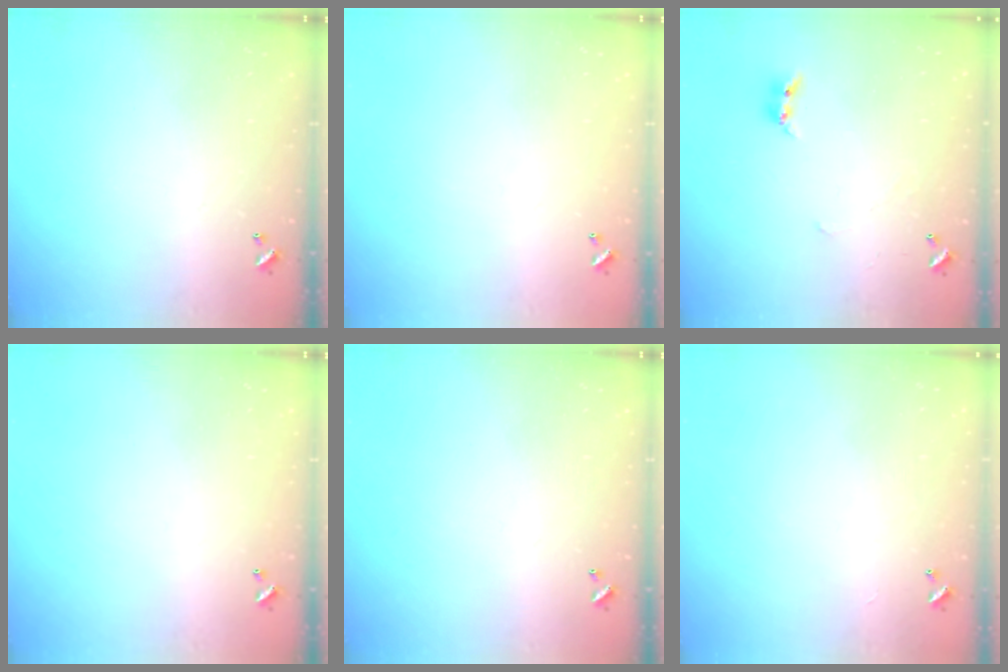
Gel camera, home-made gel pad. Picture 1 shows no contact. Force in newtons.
{"total": 0.0}
{"total": 2.4, "press": 2.3, "slide": 0.4}
{"total": 0.0}
{"total": 0.0}
{"total": 2.6, "press": 2.6, "slide": 0.3}